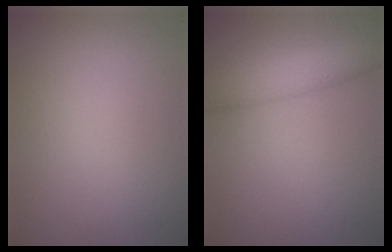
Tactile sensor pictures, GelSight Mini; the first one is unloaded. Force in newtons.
{"total": 4.0, "press": 4.0, "slide": 0.1}